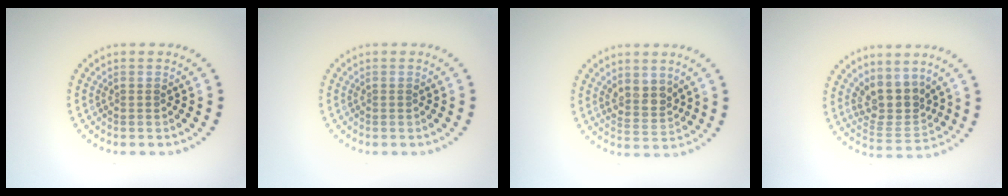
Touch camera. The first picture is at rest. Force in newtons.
{"total": 0.0}
{"total": 2.5, "press": 2.2, "slide": 1.2}
{"total": 3.8, "press": 3.0, "slide": 2.2}